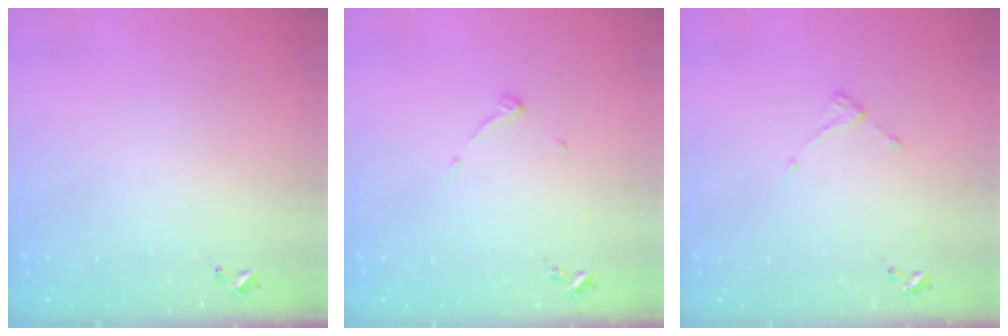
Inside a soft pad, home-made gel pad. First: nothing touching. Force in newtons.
{"total": 3.9, "press": 3.9, "slide": 0.5}
{"total": 3.8, "press": 3.8, "slide": 0.3}